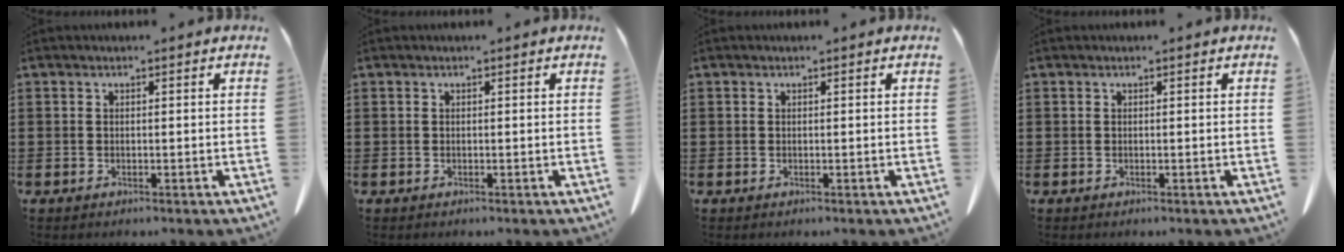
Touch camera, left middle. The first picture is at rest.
{"total": 0.0}
{"total": 0.0}
{"total": 0.0}